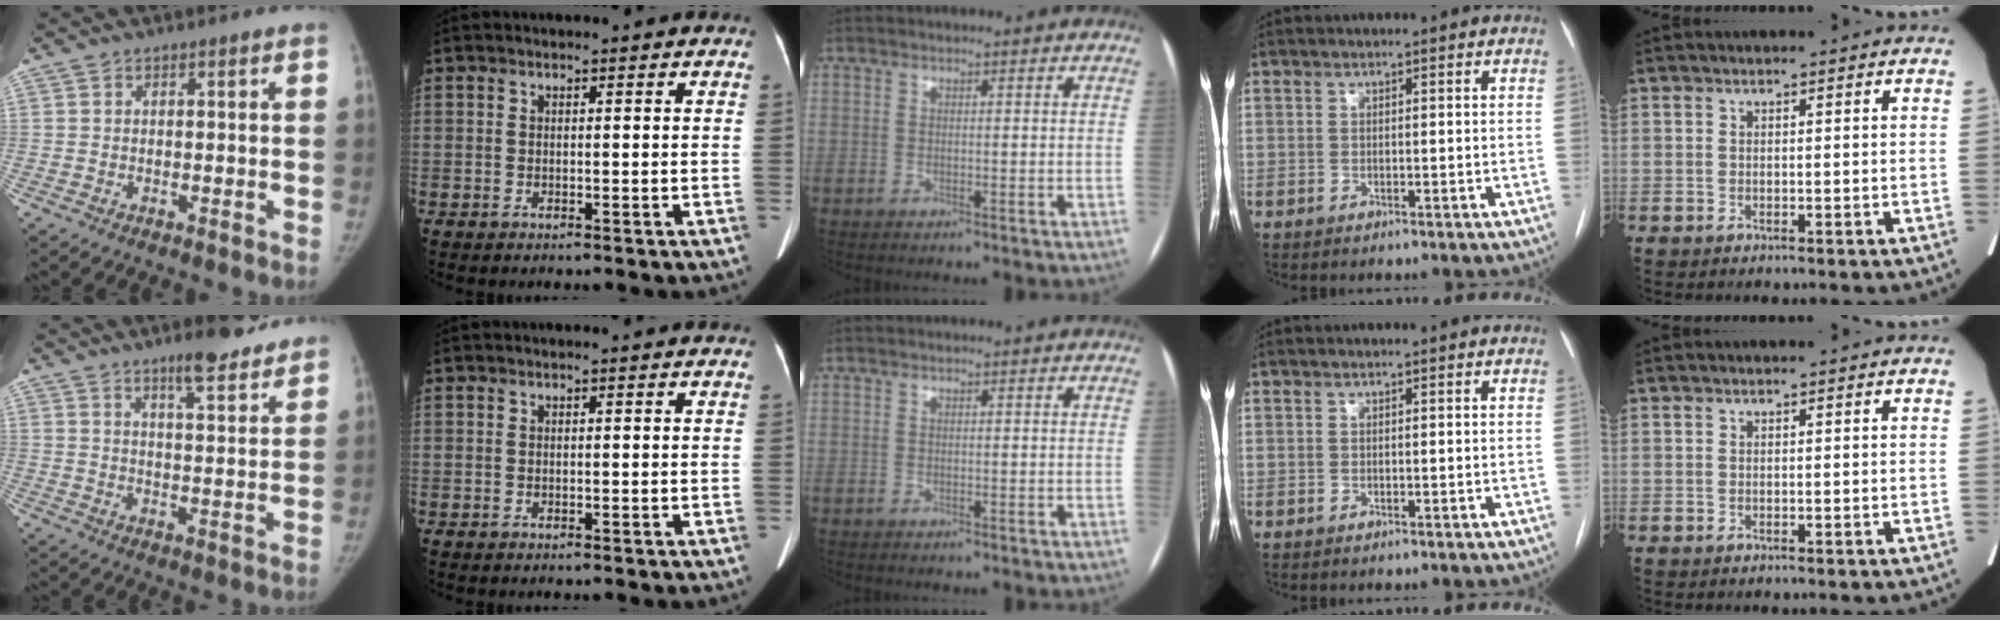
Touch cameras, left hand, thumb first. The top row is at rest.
{"thumb": {"total": 8.8, "force": [6.6, 2.0, 5.3], "torque": [-0.055, -0.041, 0.098]}}